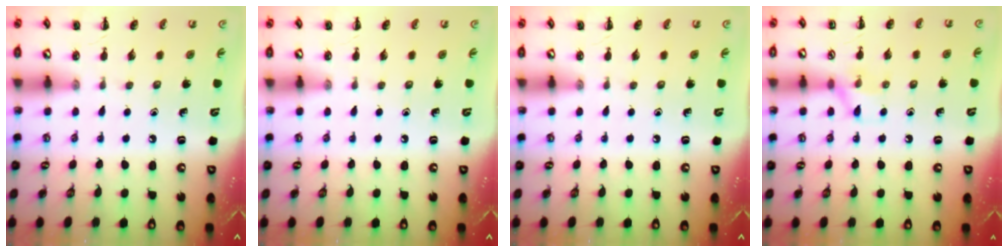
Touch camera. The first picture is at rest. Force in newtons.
{"total": 0.0}
{"total": 0.0}
{"total": 6.6, "press": 6.5, "slide": 0.9}